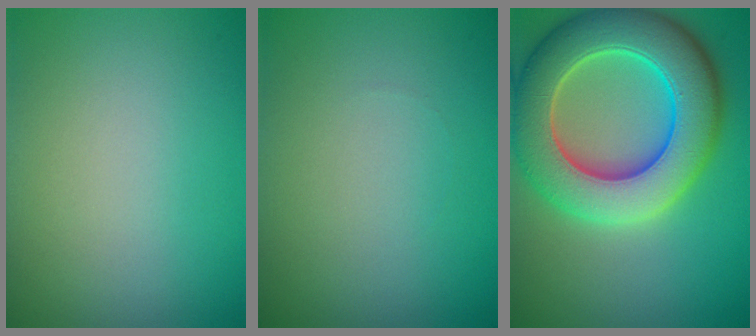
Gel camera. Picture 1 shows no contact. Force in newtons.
{"total": 0.0}
{"total": 11.2, "press": 11.2, "slide": 0.6}